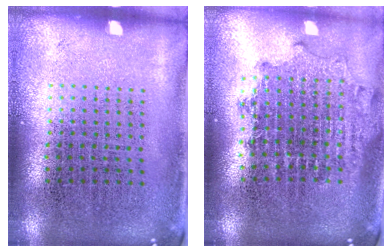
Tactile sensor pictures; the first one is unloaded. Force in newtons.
{"total": 1.8, "press": 1.4, "slide": 1.0}